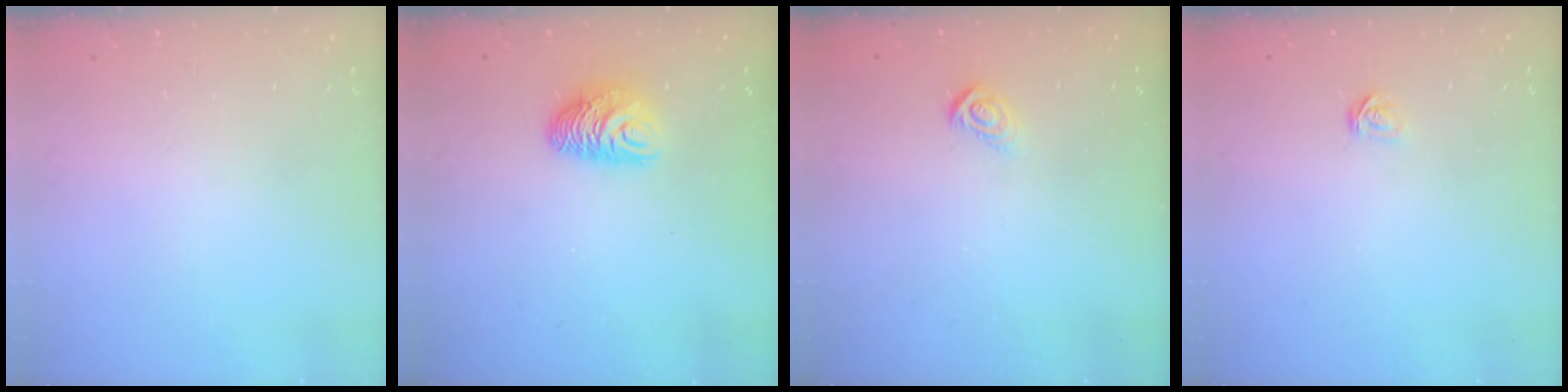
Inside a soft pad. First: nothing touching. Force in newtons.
{"total": 9.0, "press": 9.0, "slide": 0.2}
{"total": 4.2, "press": 4.2, "slide": 0.4}
{"total": 2.4, "press": 2.4, "slide": 0.2}